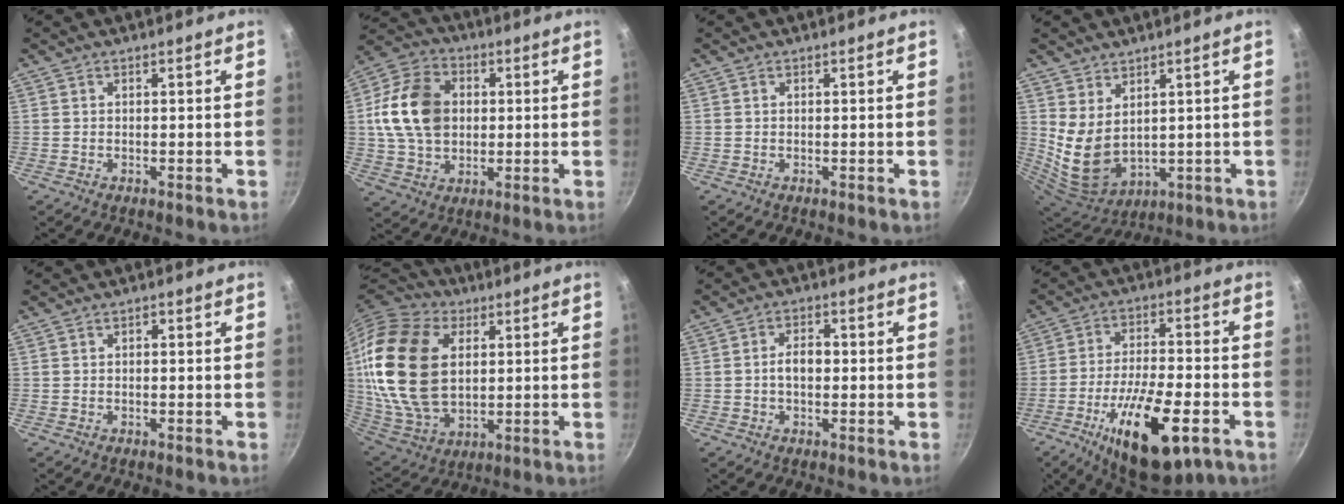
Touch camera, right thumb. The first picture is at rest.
{"total": 15.4, "force": [1.8, 11.4, 10.2], "torque": [-0.166, 0.009, 0.024]}
{"total": 0.0}
{"total": 9.0, "force": [3.0, 5.8, 6.2], "torque": [-0.104, -0.042, 0.081]}
{"total": 0.6, "force": [0.1, 0.4, 0.5], "torque": [-0.009, 0.008, 0.000]}
{"total": 24.8, "force": [4.1, 16.1, 18.4], "torque": [-0.354, -0.011, 0.080]}
{"total": 4.4, "force": [-0.3, 2.8, 3.3], "torque": [-0.040, 0.017, -0.008]}
{"total": 19.5, "force": [-8.7, 7.2, 15.9], "torque": [-0.249, 0.025, -0.137]}